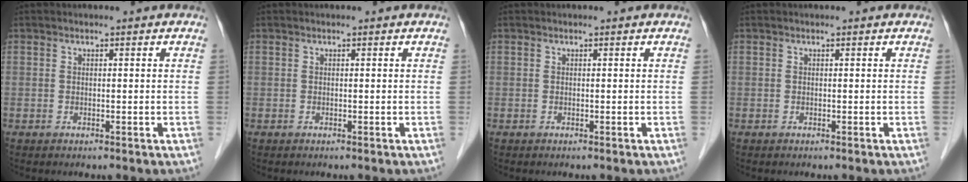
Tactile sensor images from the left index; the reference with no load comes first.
{"total": 0.0}
{"total": 0.0}
{"total": 0.0}